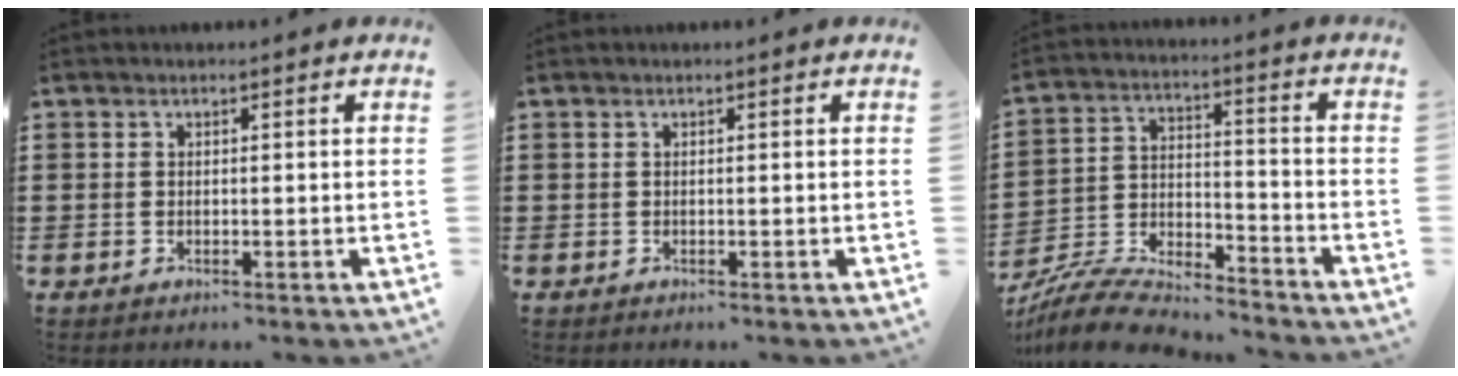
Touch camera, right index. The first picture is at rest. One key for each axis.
{"total": 0.0}
{"total": 7.4, "fx": -7.1, "fy": 1.2, "fz": 1.7, "tx": -0.044, "ty": 0.005, "tz": -0.144}